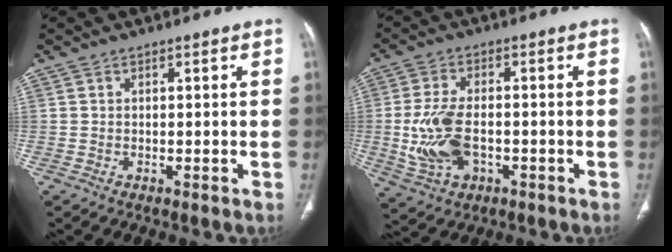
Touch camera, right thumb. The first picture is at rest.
{"total": 10.4, "force": [-1.9, 6.2, 8.2], "torque": [-0.170, 0.007, -0.029]}